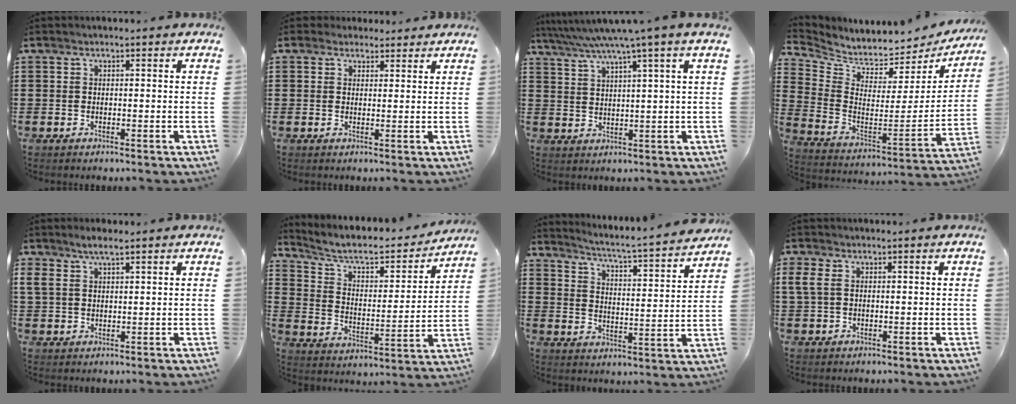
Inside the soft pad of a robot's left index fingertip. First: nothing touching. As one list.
[{"total": 2.3, "force": [1.8, 1.5, 0.1], "torque": [-0.001, 0.003, 0.032]}, {"total": 5.1, "force": [3.8, -0.8, 3.2], "torque": [-0.075, -0.016, 0.062]}, {"total": 4.0, "force": [3.8, 1.0, 0.7], "torque": [-0.043, -0.053, 0.062]}, {"total": 3.2, "force": [2.0, 1.4, 2.1], "torque": [-0.046, 0.007, 0.035]}, {"total": 6.3, "force": [5.3, 1.9, 2.8], "torque": [-0.079, -0.033, 0.085]}, {"total": 4.1, "force": [3.7, -0.9, 1.4], "torque": [-0.048, -0.042, 0.051]}, {"total": 2.7, "force": [0.2, 1.8, 2.0], "torque": [-0.058, 0.003, -0.001]}]